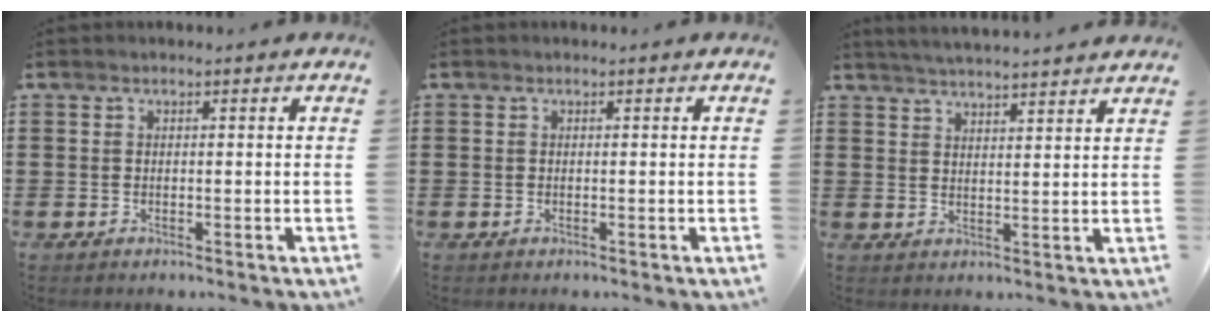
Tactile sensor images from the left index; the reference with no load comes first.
{"total": 0.0}
{"total": 3.8, "force": [3.7, -0.8, 0.3], "torque": [-0.017, -0.016, 0.065]}